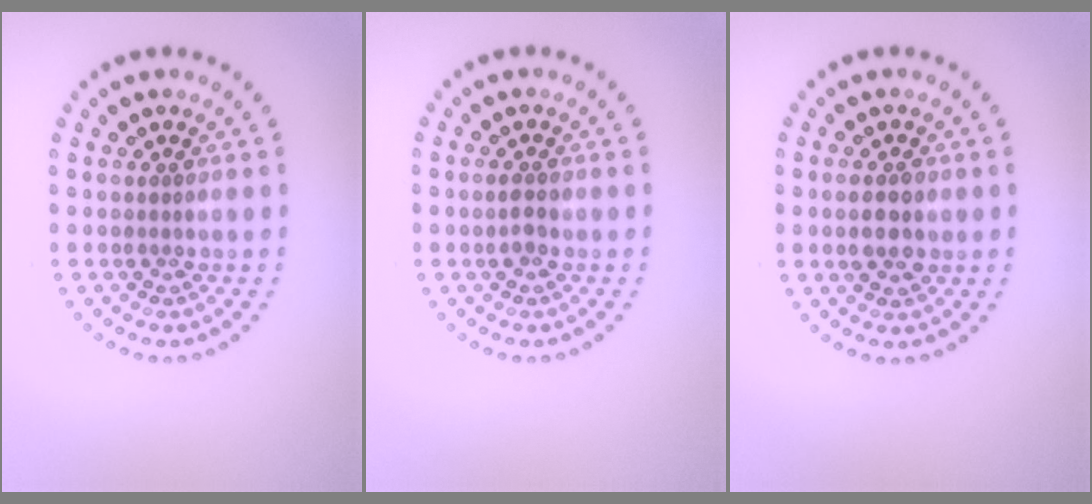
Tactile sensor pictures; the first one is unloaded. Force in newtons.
{"total": 1.3, "press": 1.3, "slide": 0.2}
{"total": 2.5, "press": 2.5, "slide": 0.2}